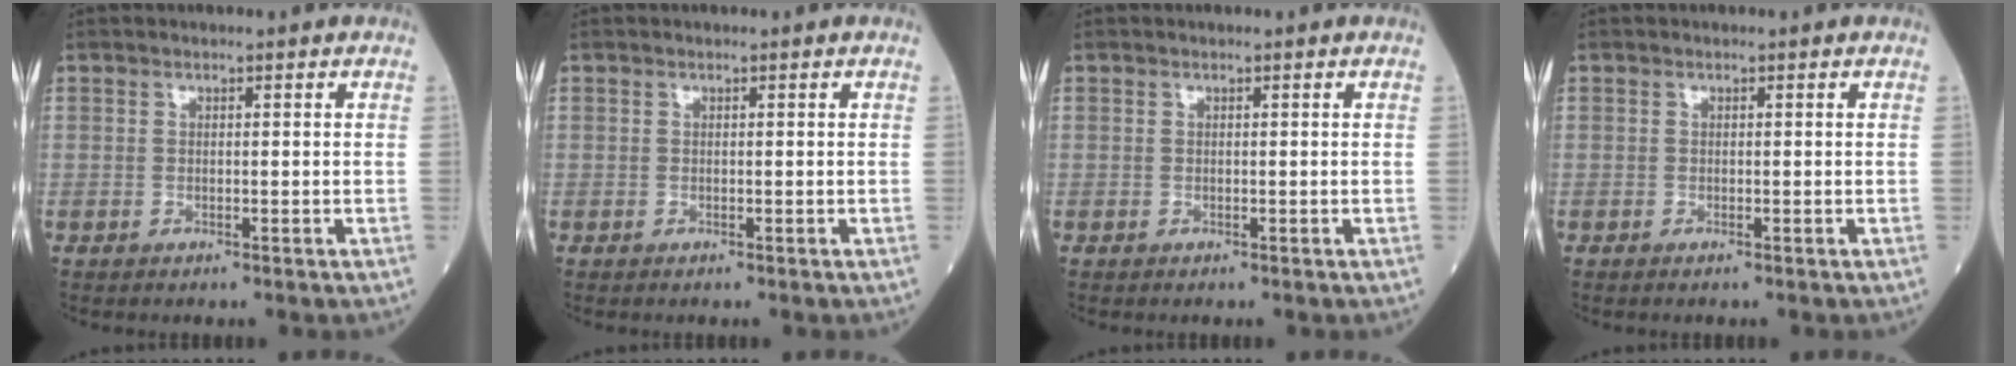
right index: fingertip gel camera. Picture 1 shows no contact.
{"total": 0.0}
{"total": 0.0}
{"total": 0.0}